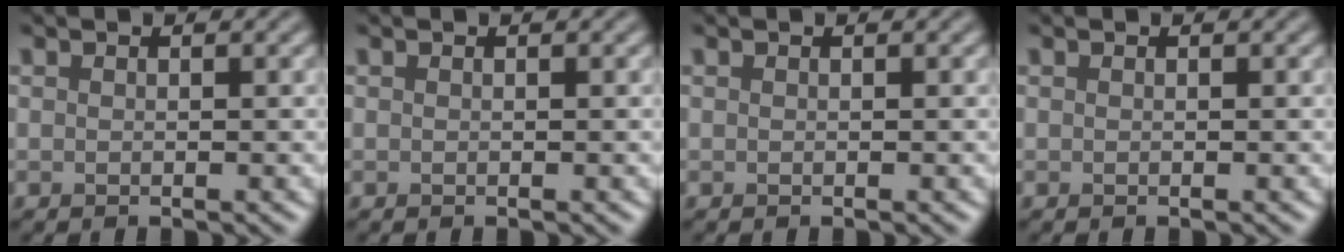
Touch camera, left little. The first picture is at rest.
{"total": 0.0}
{"total": 0.0}
{"total": 0.0}